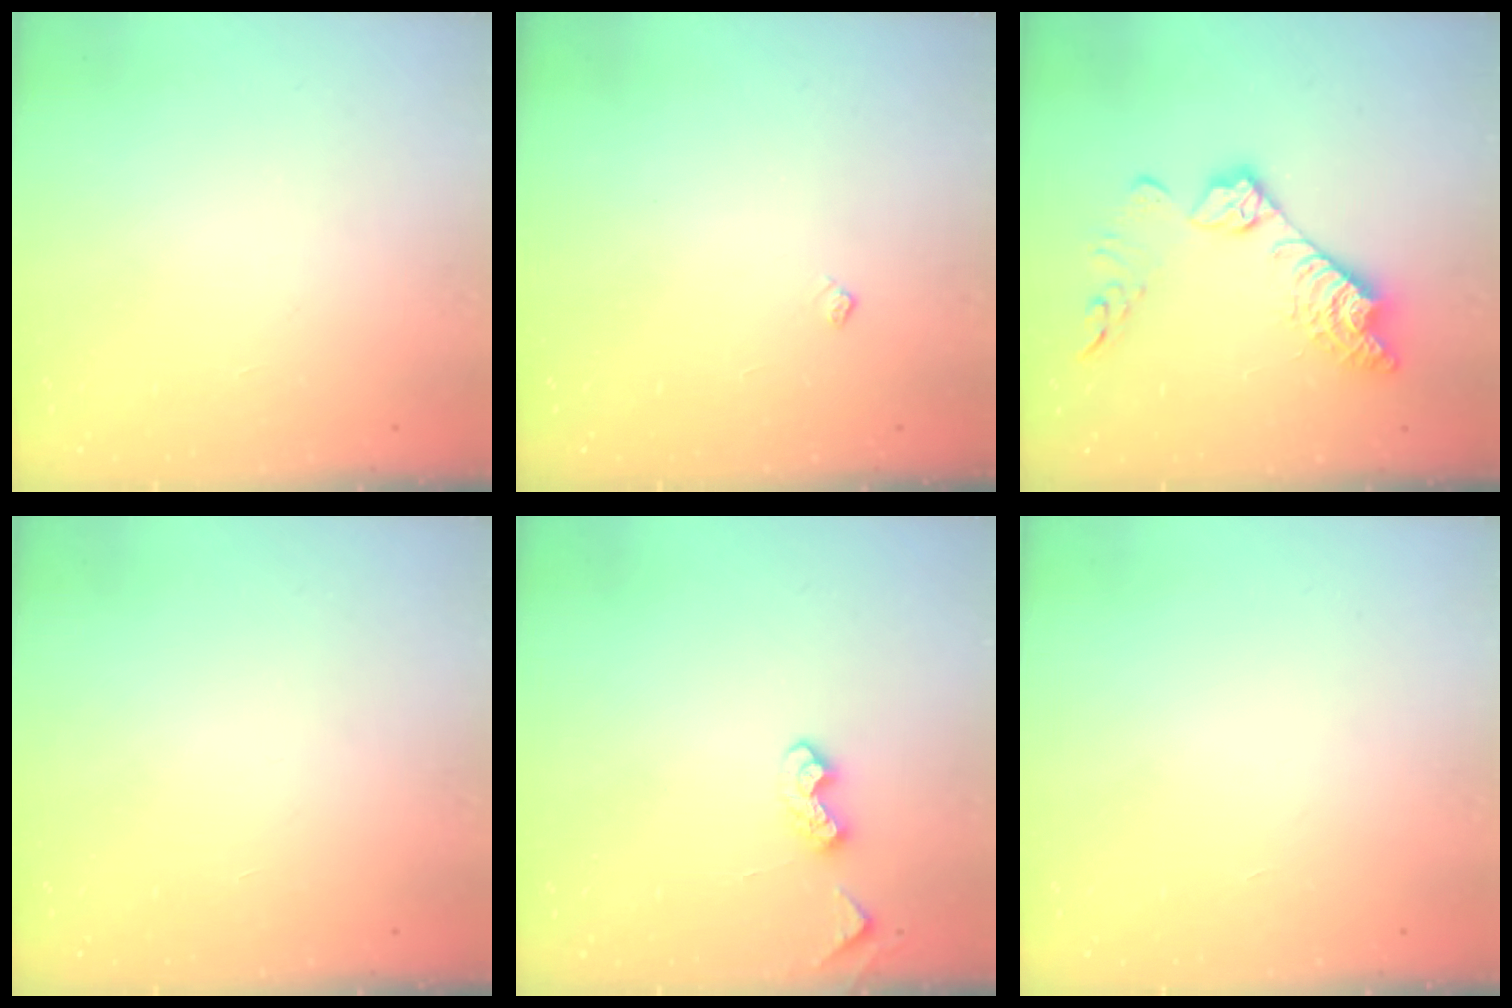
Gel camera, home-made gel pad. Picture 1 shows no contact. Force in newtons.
{"total": 3.6, "press": 3.5, "slide": 0.6}
{"total": 15.3, "press": 15.3, "slide": 0.8}
{"total": 0.0}
{"total": 4.5, "press": 4.5, "slide": 0.6}
{"total": 0.0}